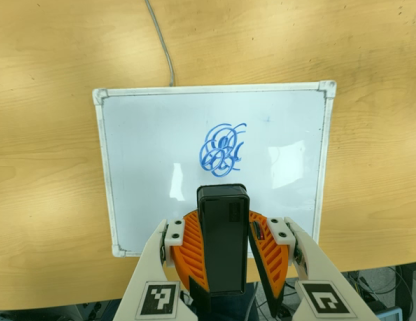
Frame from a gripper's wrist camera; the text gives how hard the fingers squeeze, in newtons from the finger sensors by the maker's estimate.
{"total": 8.5, "left": 9.0, "right": 8.1}